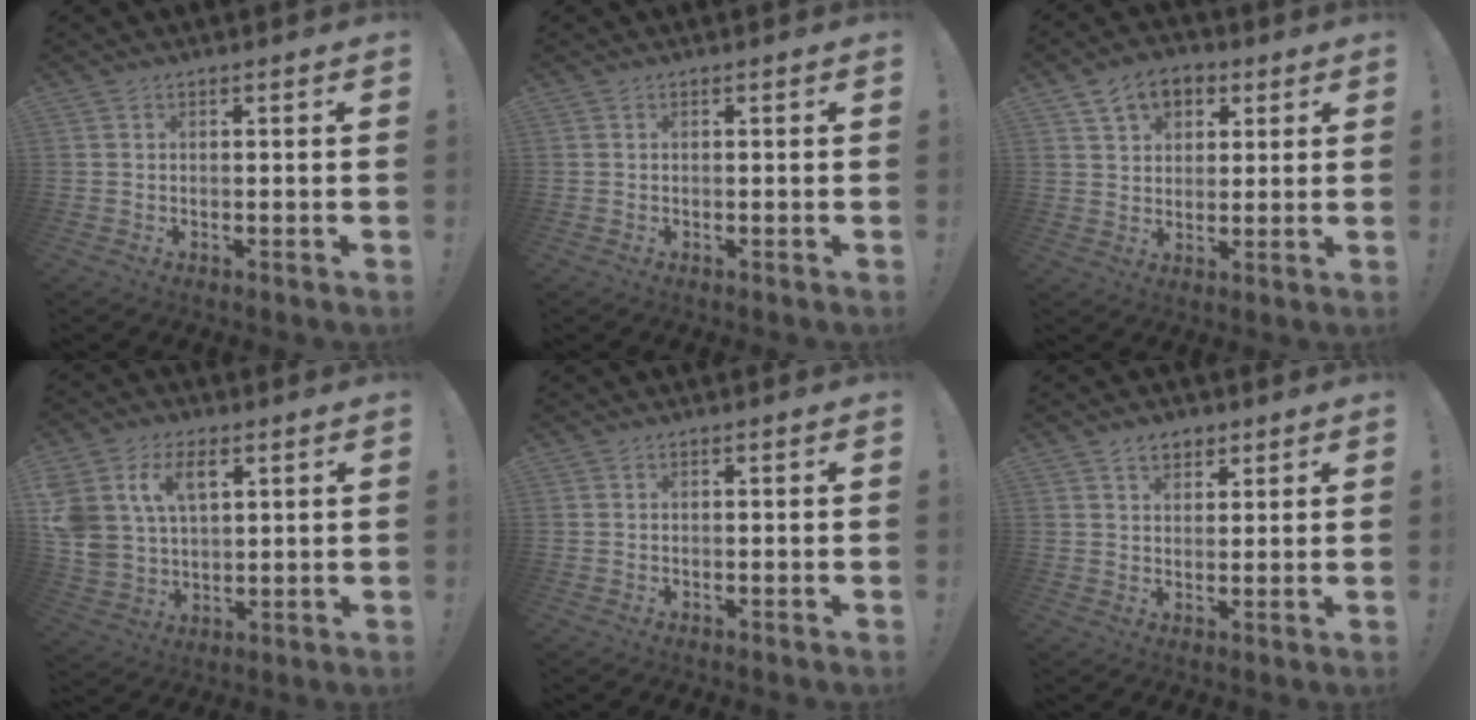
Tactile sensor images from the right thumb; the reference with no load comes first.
{"total": 0.0}
{"total": 9.9, "force": [4.9, 7.3, 4.7], "torque": [-0.072, -0.010, 0.095]}
{"total": 12.7, "force": [5.8, 8.8, 7.1], "torque": [-0.136, -0.014, 0.116]}
{"total": 0.0}
{"total": 4.9, "force": [3.1, 3.3, 1.9], "torque": [-0.018, -0.011, 0.055]}